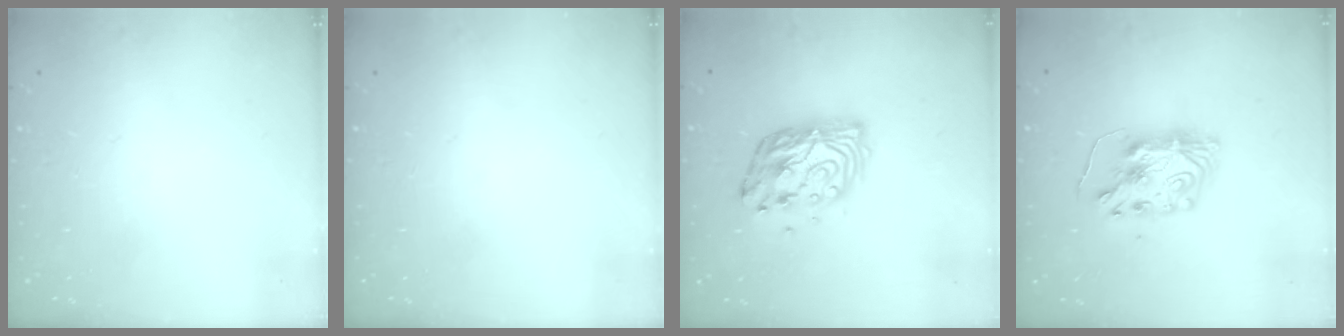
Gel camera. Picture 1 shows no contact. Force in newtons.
{"total": 0.0}
{"total": 11.7, "press": 11.7, "slide": 0.8}
{"total": 9.1, "press": 9.0, "slide": 0.9}